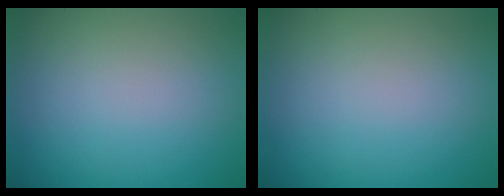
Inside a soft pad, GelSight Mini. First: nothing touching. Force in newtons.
{"total": 0.0}